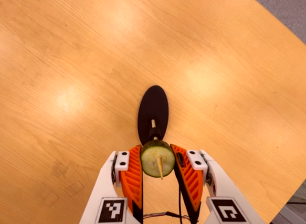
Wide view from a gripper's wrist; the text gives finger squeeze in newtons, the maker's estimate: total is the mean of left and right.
{"total": 10.1, "left": 9.4, "right": 10.8}